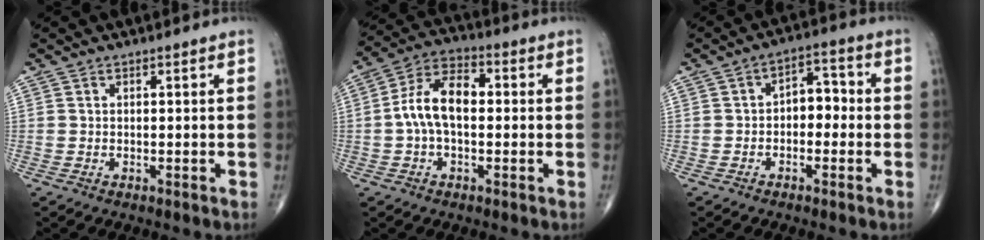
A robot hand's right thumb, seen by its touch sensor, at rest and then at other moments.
{"total": 10.3, "force": [-0.1, 5.8, 8.5], "torque": [-0.160, 0.034, -0.011]}
{"total": 5.7, "force": [-0.7, 3.7, 4.2], "torque": [-0.039, 0.027, -0.023]}